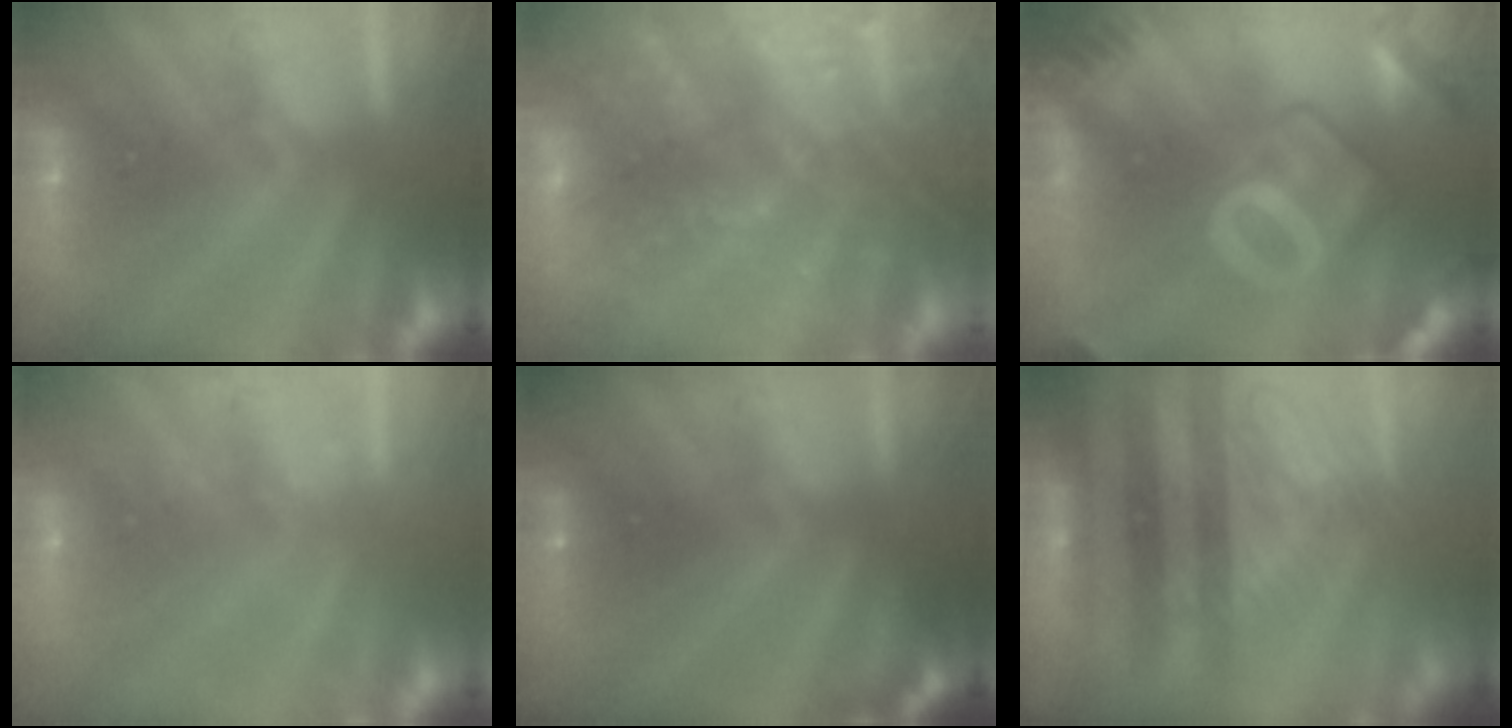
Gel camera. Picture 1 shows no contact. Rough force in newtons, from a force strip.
{"total": 8.5}
{"total": 8.1}
{"total": 2.3}
{"total": 2.2}
{"total": 4.0}